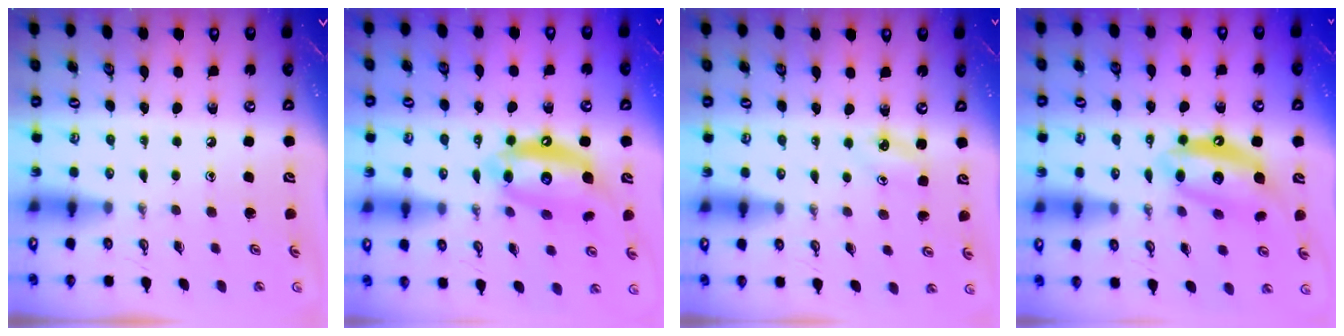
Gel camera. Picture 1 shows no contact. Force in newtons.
{"total": 13.5, "press": 13.4, "slide": 1.1}
{"total": 3.8, "press": 3.7, "slide": 0.4}
{"total": 12.4, "press": 12.4, "slide": 1.0}